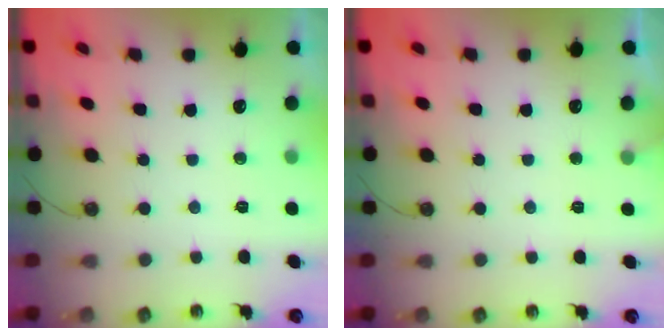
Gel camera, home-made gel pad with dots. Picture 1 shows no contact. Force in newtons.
{"total": 2.9, "press": 2.9, "slide": 0.2}